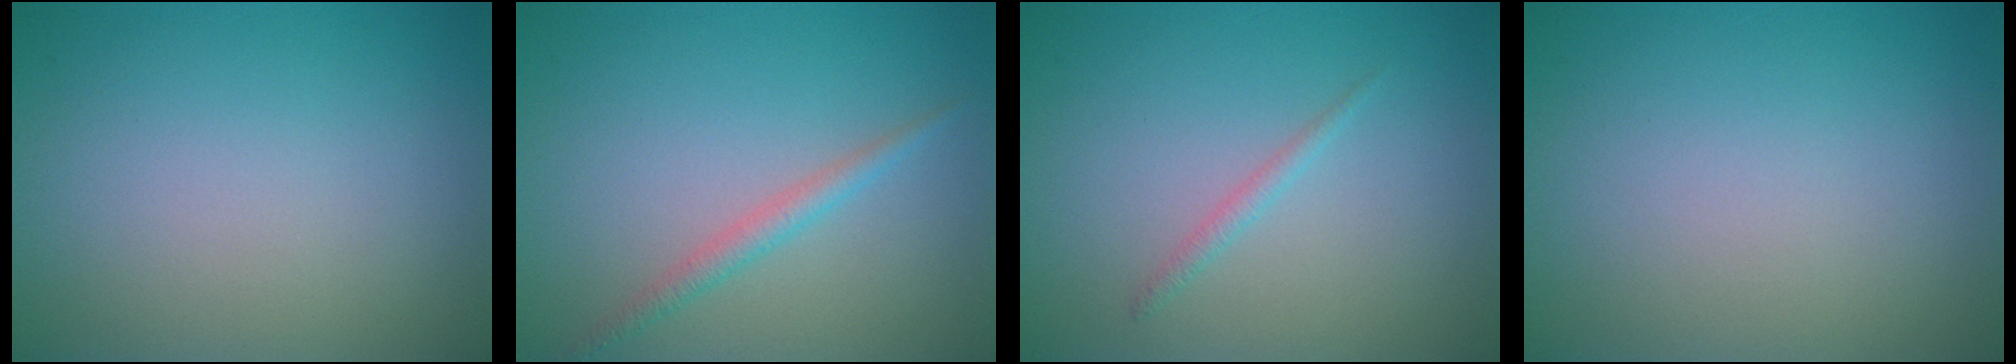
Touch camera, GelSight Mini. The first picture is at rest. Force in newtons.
{"total": 1.6, "press": 1.6, "slide": 0.0}
{"total": 0.9, "press": 0.9, "slide": 0.1}
{"total": 0.0}